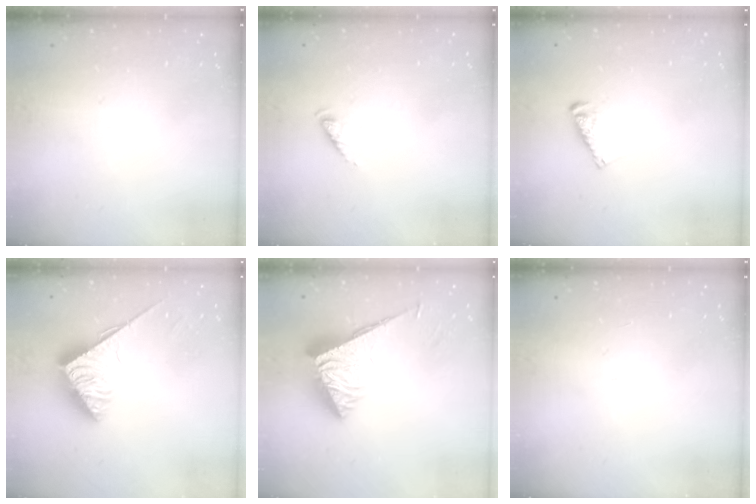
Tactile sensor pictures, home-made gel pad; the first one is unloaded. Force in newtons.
{"total": 1.7, "press": 1.6, "slide": 0.4}
{"total": 4.9, "press": 4.9, "slide": 0.5}
{"total": 4.0, "press": 3.9, "slide": 0.6}
{"total": 7.0, "press": 7.0, "slide": 0.4}
{"total": 0.0}